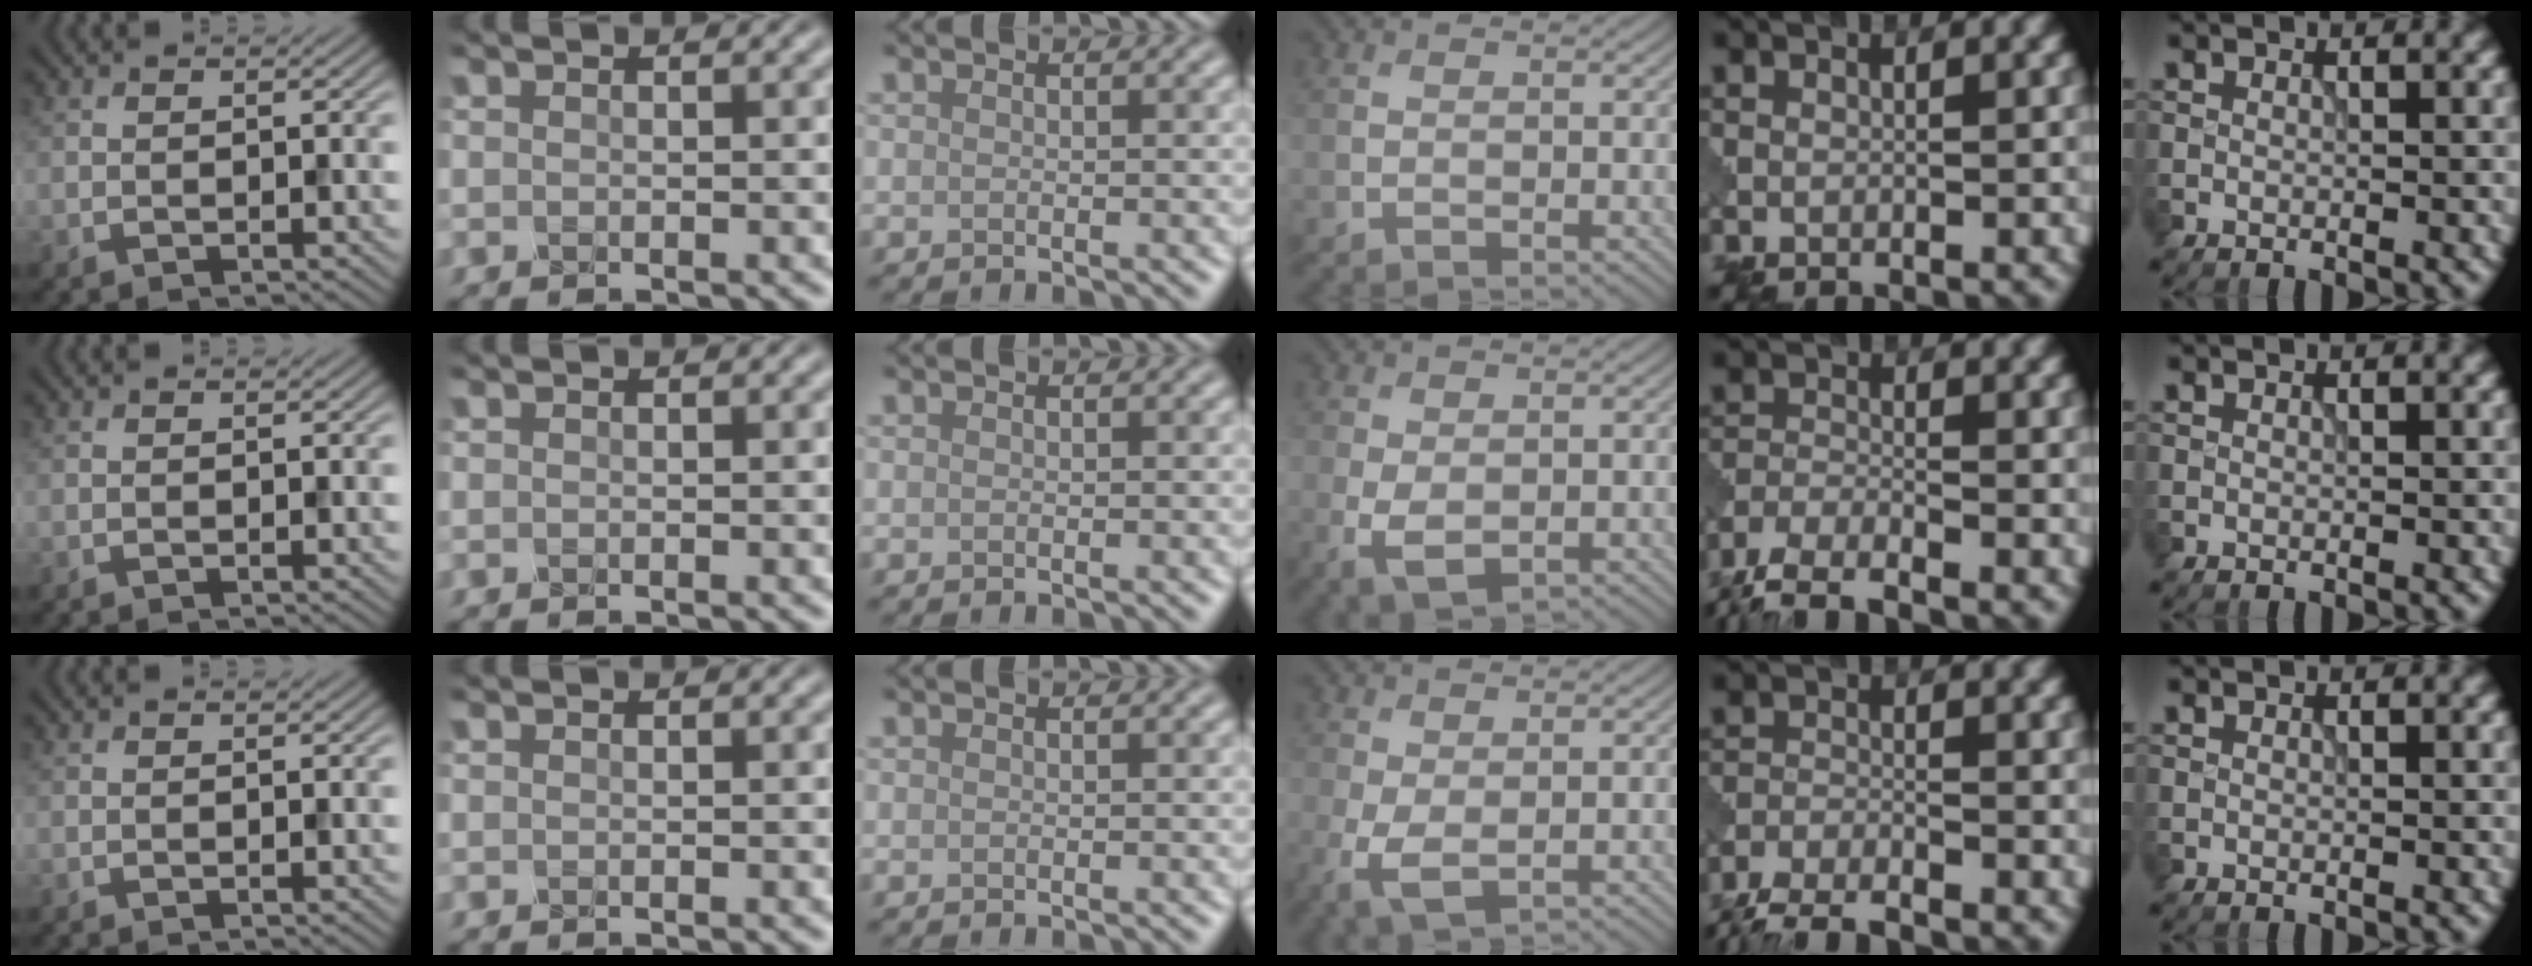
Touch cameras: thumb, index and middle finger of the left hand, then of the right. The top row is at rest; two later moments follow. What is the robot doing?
{"motion": "squeeze", "object": "foam earplug"}